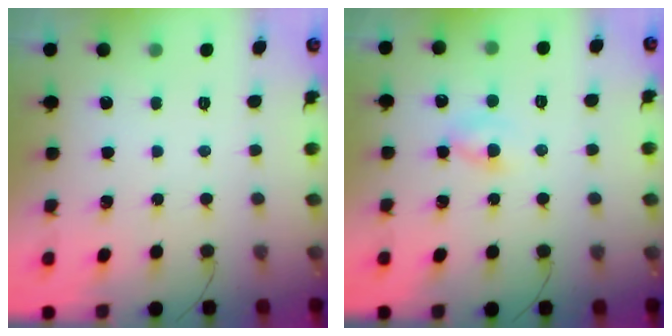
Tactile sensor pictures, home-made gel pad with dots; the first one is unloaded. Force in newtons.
{"total": 2.3, "press": 2.1, "slide": 1.0}